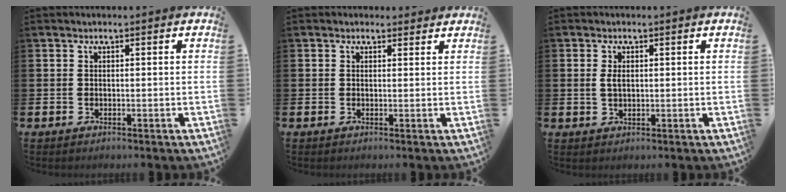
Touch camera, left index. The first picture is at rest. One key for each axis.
{"total": 1.0, "fx": 0.8, "fy": 0.6, "fz": 0.1, "tx": 0.009, "ty": 0.004, "tz": 0.011}
{"total": 1.7, "fx": 0.5, "fy": 1.0, "fz": 1.3, "tx": -0.013, "ty": 0.000, "tz": 0.003}